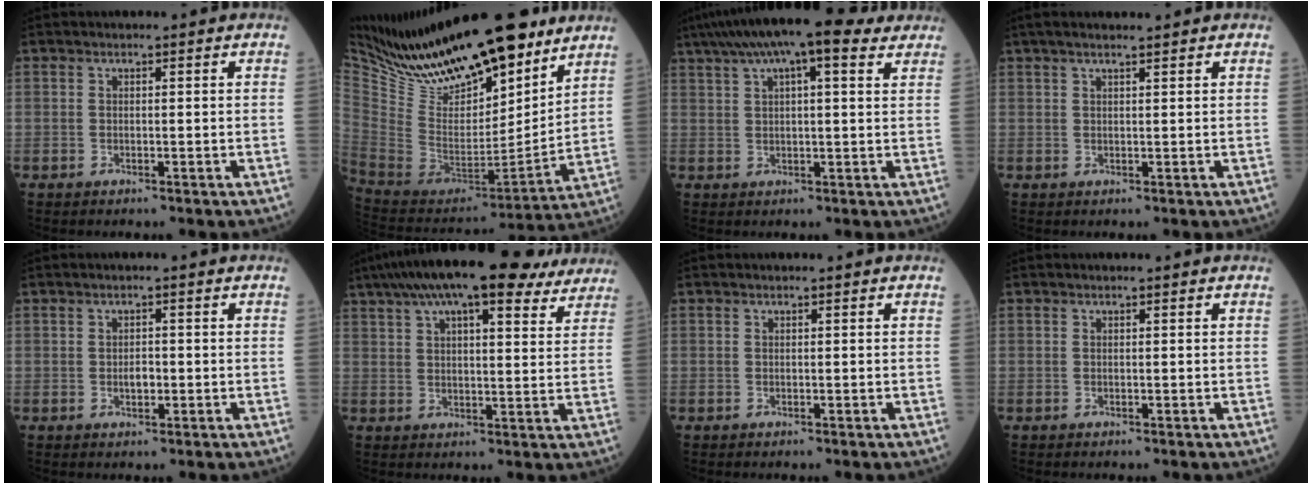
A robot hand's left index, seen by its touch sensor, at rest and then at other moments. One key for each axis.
{"total": 24.1, "fx": 19.2, "fy": 6.6, "fz": 12.9, "tx": -0.221, "ty": -0.018, "tz": 0.333}
{"total": 15.0, "fx": 10.4, "fy": 3.3, "fz": 10.4, "tx": -0.189, "ty": 0.053, "tz": 0.157}
{"total": 5.2, "fx": 4.2, "fy": 0.2, "fz": 3.1, "tx": -0.046, "ty": 0.027, "tz": 0.070}
{"total": 1.7, "fx": -0.2, "fy": 0.9, "fz": 1.5, "tx": -0.025, "ty": 0.001, "tz": -0.002}
{"total": 21.8, "fx": 16.8, "fy": 5.6, "fz": 12.7, "tx": -0.219, "ty": 0.059, "tz": 0.231}
{"total": 0.0}
{"total": 0.0}